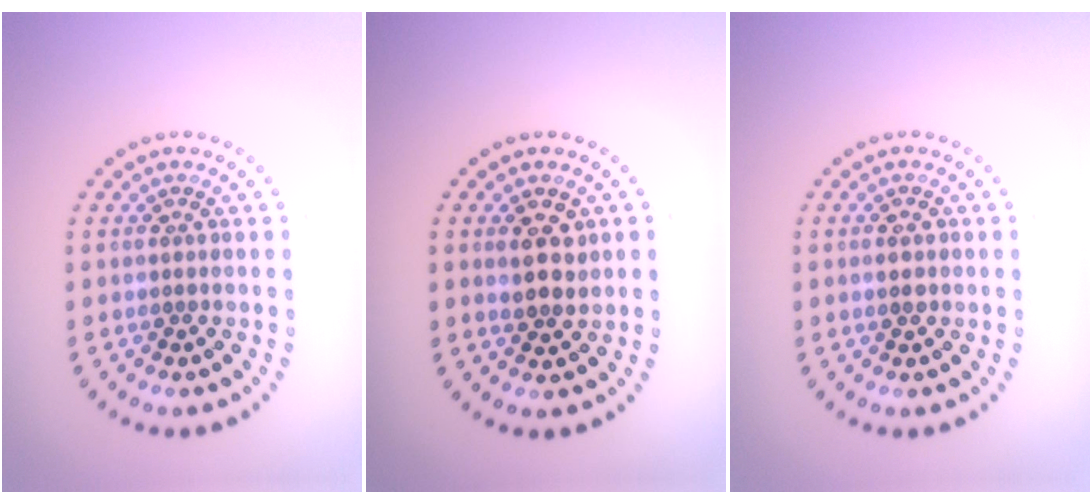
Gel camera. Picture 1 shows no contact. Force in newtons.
{"total": 2.5, "press": 2.4, "slide": 0.8}
{"total": 1.5, "press": 1.5, "slide": 0.1}